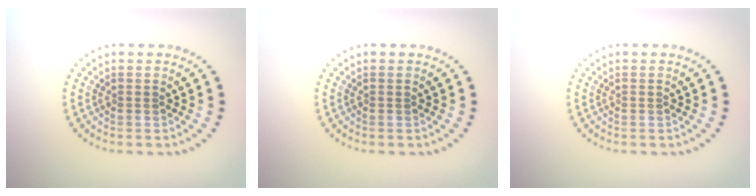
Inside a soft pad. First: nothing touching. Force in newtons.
{"total": 0.0}
{"total": 0.0}